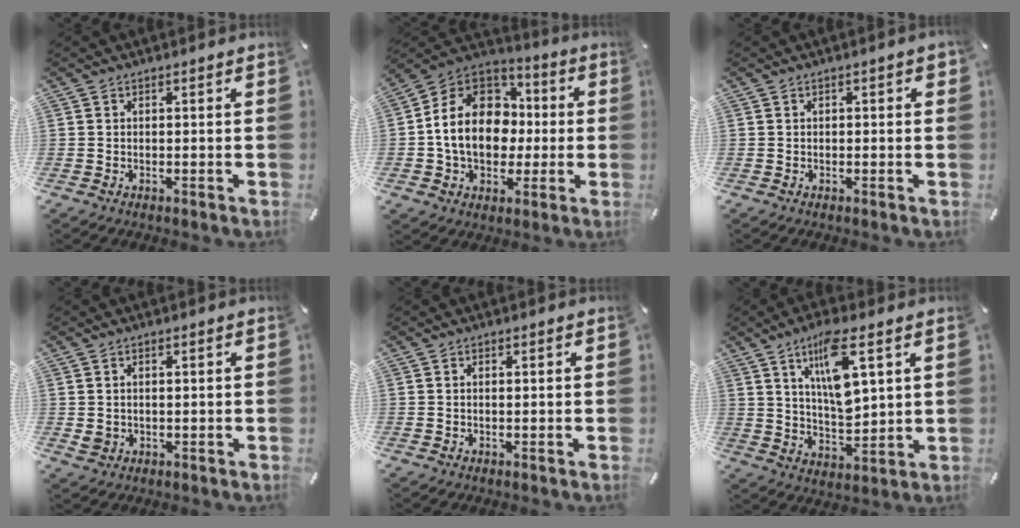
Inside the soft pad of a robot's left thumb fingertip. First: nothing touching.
{"total": 17.6, "force": [-0.8, 14.3, 10.2], "torque": [-0.212, 0.019, -0.014]}
{"total": 1.0, "force": [0.0, 0.4, 0.9], "torque": [-0.017, 0.002, 0.000]}
{"total": 2.1, "force": [0.2, 1.7, 1.2], "torque": [-0.018, 0.001, 0.001]}
{"total": 0.7, "force": [0.2, 0.2, 0.6], "torque": [-0.011, 0.001, 0.003]}
{"total": 12.7, "force": [5.9, 4.5, 10.3], "torque": [-0.182, -0.019, 0.098]}